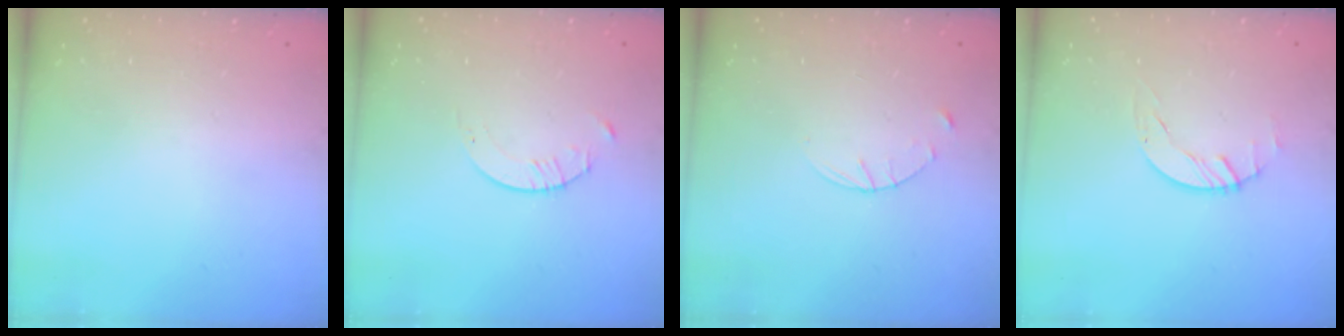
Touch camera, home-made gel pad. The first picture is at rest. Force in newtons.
{"total": 2.1, "press": 2.1, "slide": 0.3}
{"total": 3.6, "press": 3.5, "slide": 0.4}
{"total": 1.7, "press": 1.7, "slide": 0.1}